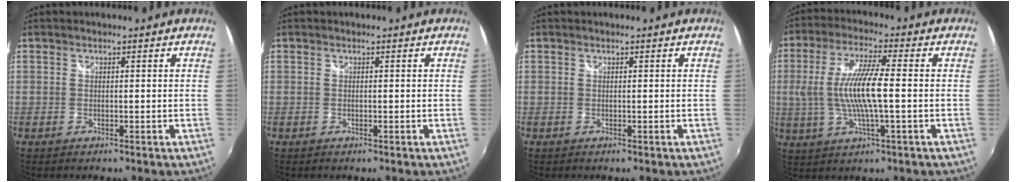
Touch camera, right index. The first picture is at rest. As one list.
[{"total": 0.0}, {"total": 0.0}, {"total": 11.6, "force": [-0.5, 1.9, 11.5], "torque": [-0.222, -0.002, -0.008]}]